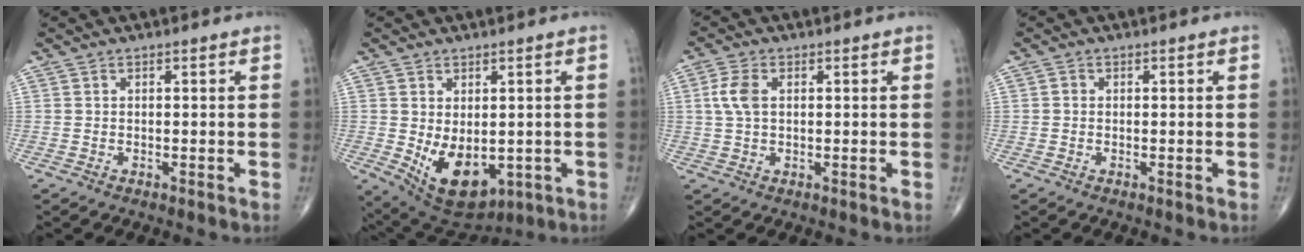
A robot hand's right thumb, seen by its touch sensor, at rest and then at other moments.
{"total": 11.3, "force": [-1.8, 6.9, 8.8], "torque": [-0.122, -0.010, 0.000]}
{"total": 4.5, "force": [0.8, 2.6, 3.6], "torque": [-0.088, 0.007, 0.014]}
{"total": 0.6, "force": [0.0, 0.6, 0.3], "torque": [-0.002, 0.001, -0.003]}